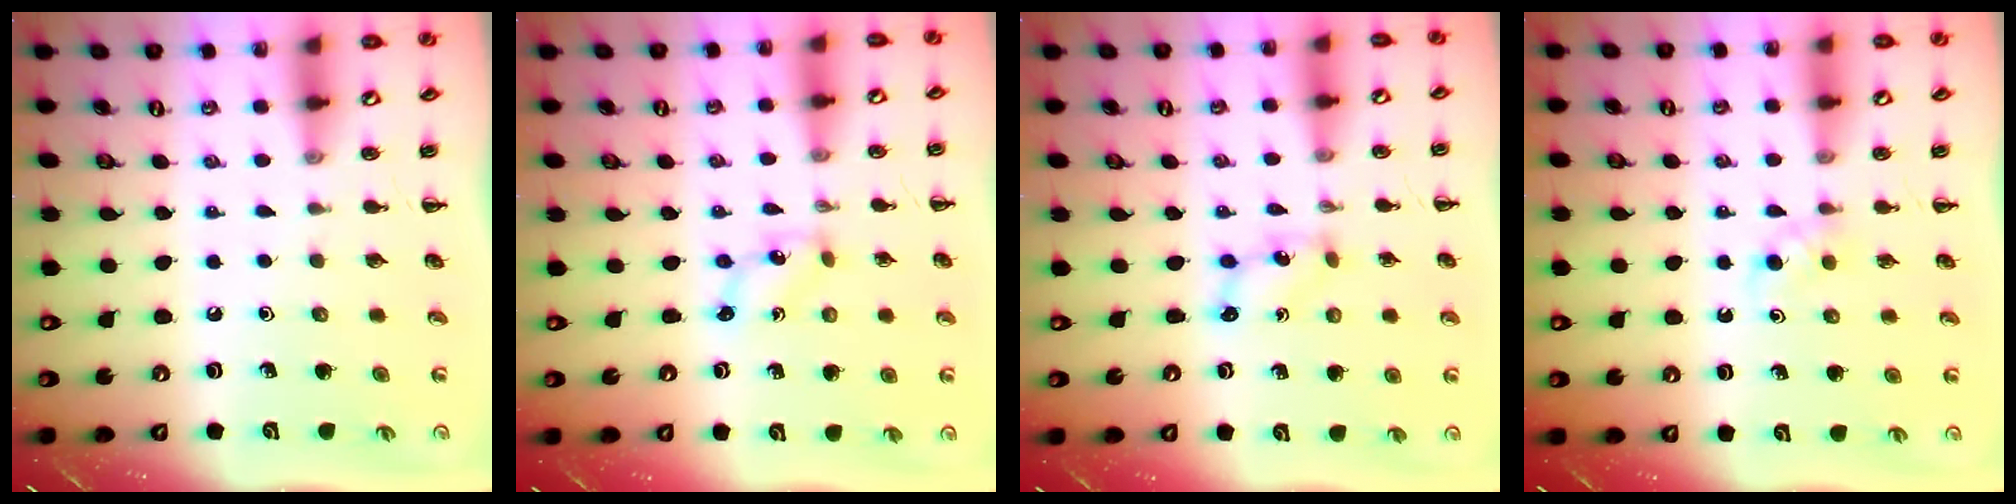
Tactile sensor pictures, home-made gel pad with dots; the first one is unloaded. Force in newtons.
{"total": 1.2, "press": 1.2, "slide": 0.1}
{"total": 1.8, "press": 1.8, "slide": 0.3}
{"total": 2.9, "press": 2.6, "slide": 1.1}